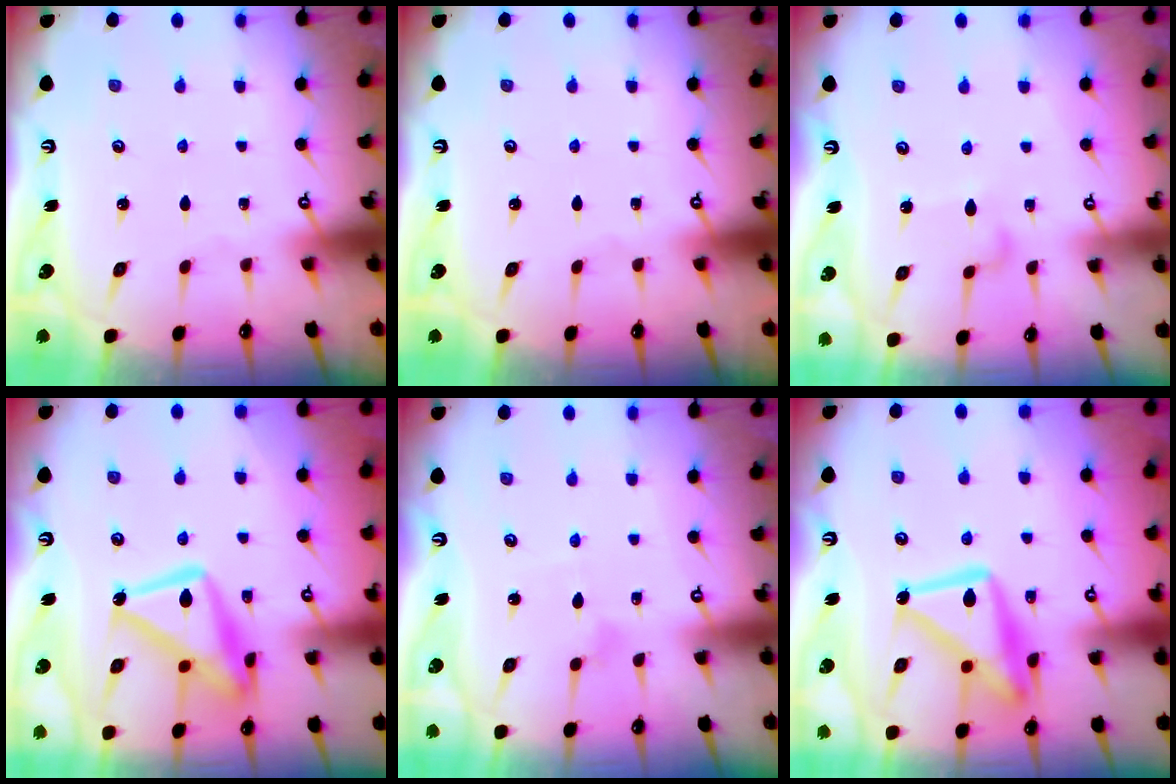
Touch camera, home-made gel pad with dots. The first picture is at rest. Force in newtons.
{"total": 0.0}
{"total": 7.8, "press": 7.8, "slide": 0.4}
{"total": 17.9, "press": 17.9, "slide": 1.1}
{"total": 4.2, "press": 4.2, "slide": 0.3}
{"total": 18.4, "press": 18.3, "slide": 1.4}